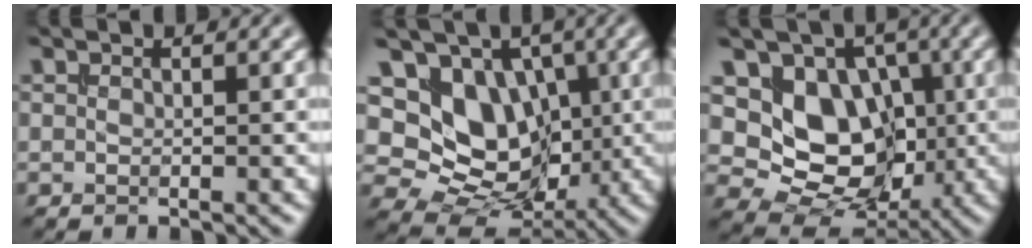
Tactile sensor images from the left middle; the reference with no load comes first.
{"total": 9.1, "force": [1.6, 7.2, 5.3], "torque": [-0.084, -0.002, 0.009]}
{"total": 8.7, "force": [0.7, 6.9, 5.2], "torque": [-0.082, -0.012, -0.001]}